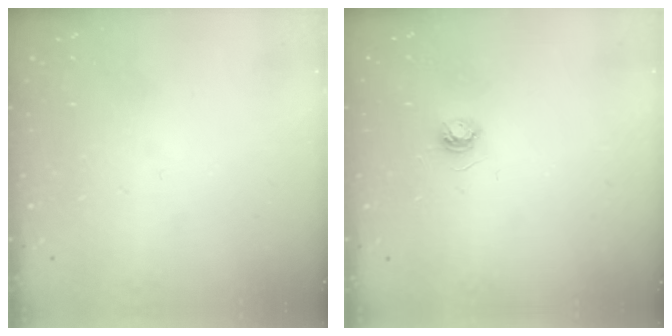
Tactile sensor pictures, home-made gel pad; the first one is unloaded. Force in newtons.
{"total": 3.4, "press": 3.4, "slide": 0.4}